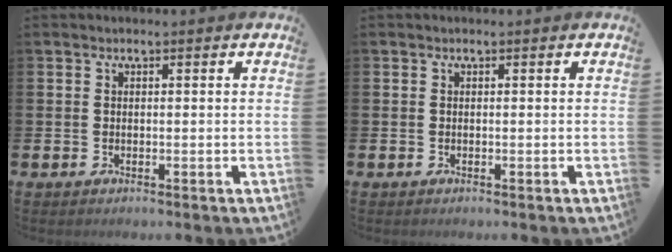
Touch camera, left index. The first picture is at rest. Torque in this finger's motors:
{"motor_torque": [0.05, -0.06, -0.04, -0.01]}